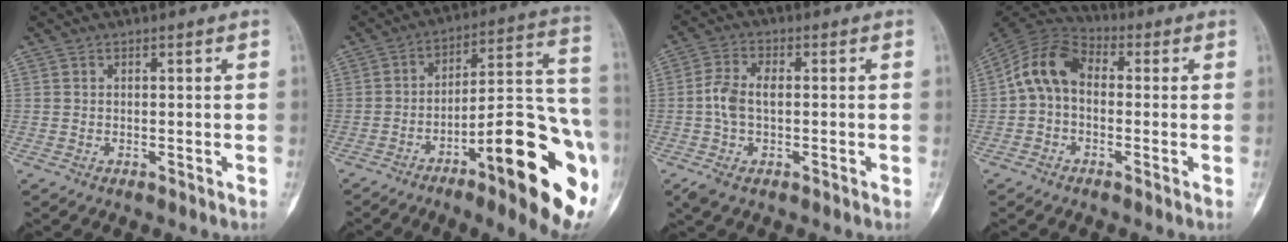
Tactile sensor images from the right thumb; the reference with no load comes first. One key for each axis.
{"total": 25.3, "fx": -10.4, "fy": 6.3, "fz": 22.2, "tx": -0.253, "ty": 0.058, "tz": -0.144}
{"total": 7.5, "fx": -0.8, "fy": 3.9, "fz": 6.3, "tx": -0.138, "ty": 0.013, "tz": -0.018}
{"total": 9.9, "fx": 0.0, "fy": 7.0, "fz": 7.1, "tx": -0.124, "ty": 0.029, "tz": -0.020}